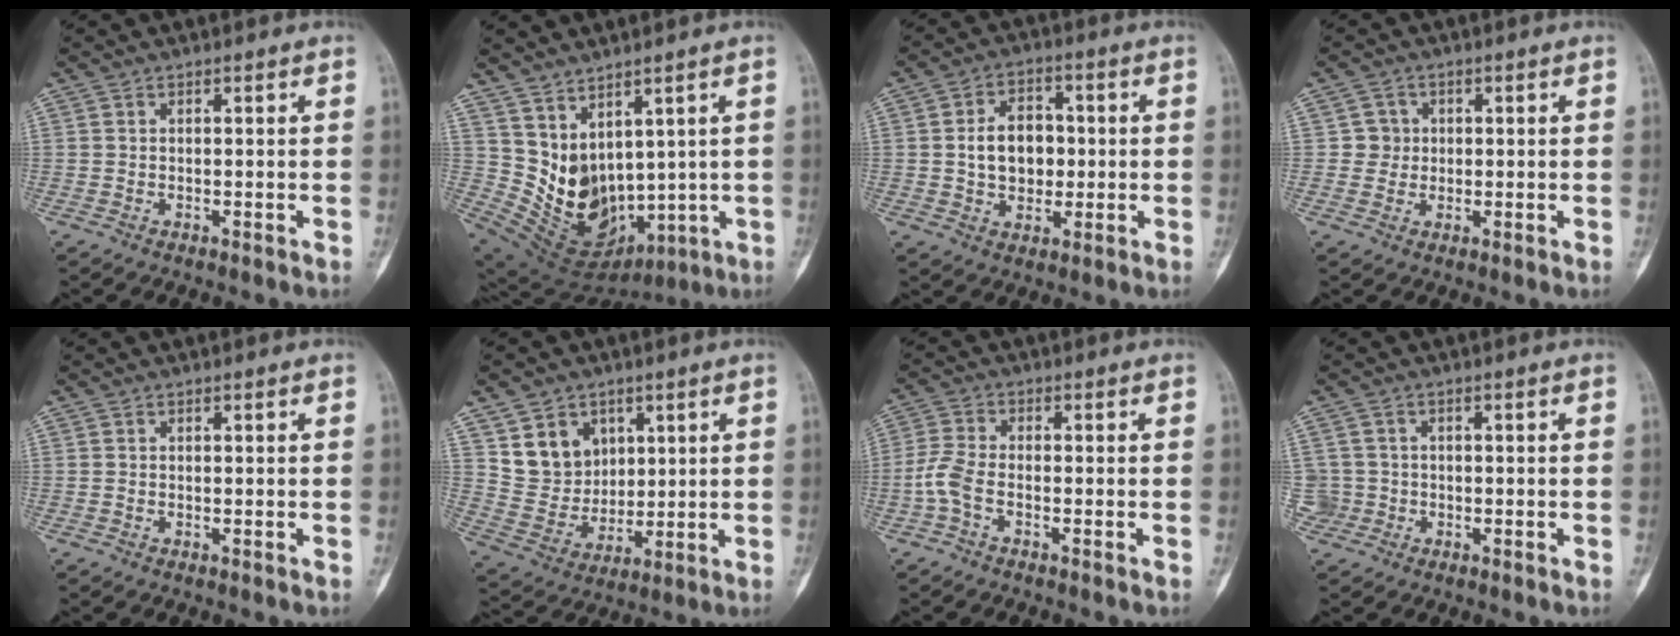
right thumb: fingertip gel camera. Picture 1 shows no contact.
{"total": 13.0, "force": [4.2, 8.9, 8.5], "torque": [-0.118, -0.027, 0.120]}
{"total": 9.0, "force": [0.2, 6.4, 6.3], "torque": [-0.075, 0.009, 0.002]}
{"total": 3.2, "force": [0.4, 3.2, 0.1], "torque": [0.024, 0.006, 0.000]}
{"total": 0.0}
{"total": 10.7, "force": [4.8, 8.7, 3.8], "torque": [-0.034, -0.030, 0.103]}
{"total": 4.5, "force": [-1.9, 1.9, 3.6], "torque": [-0.093, 0.010, -0.049]}
{"total": 3.3, "force": [-0.8, 3.2, -0.3], "torque": [0.022, 0.014, -0.018]}